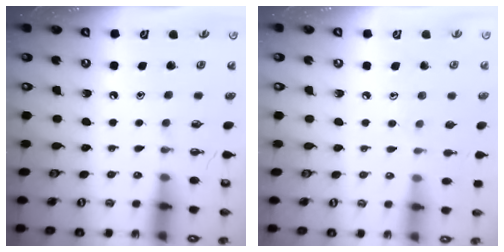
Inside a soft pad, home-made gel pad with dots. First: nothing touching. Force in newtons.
{"total": 5.4, "press": 5.4, "slide": 0.5}